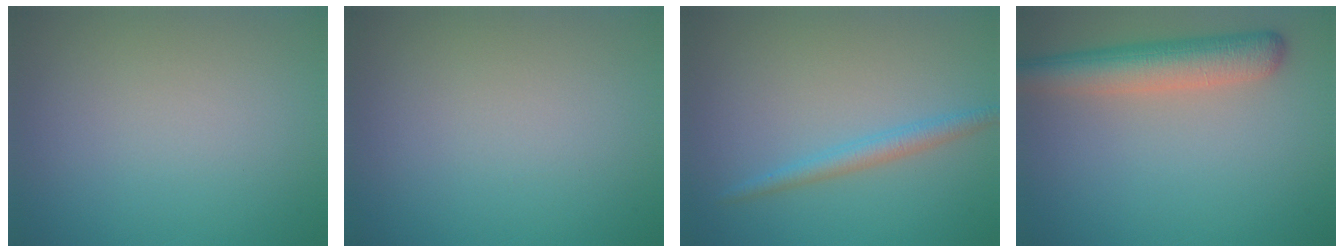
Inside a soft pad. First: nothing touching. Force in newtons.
{"total": 0.0}
{"total": 2.0, "press": 2.0, "slide": 0.1}
{"total": 5.1, "press": 5.1, "slide": 0.3}